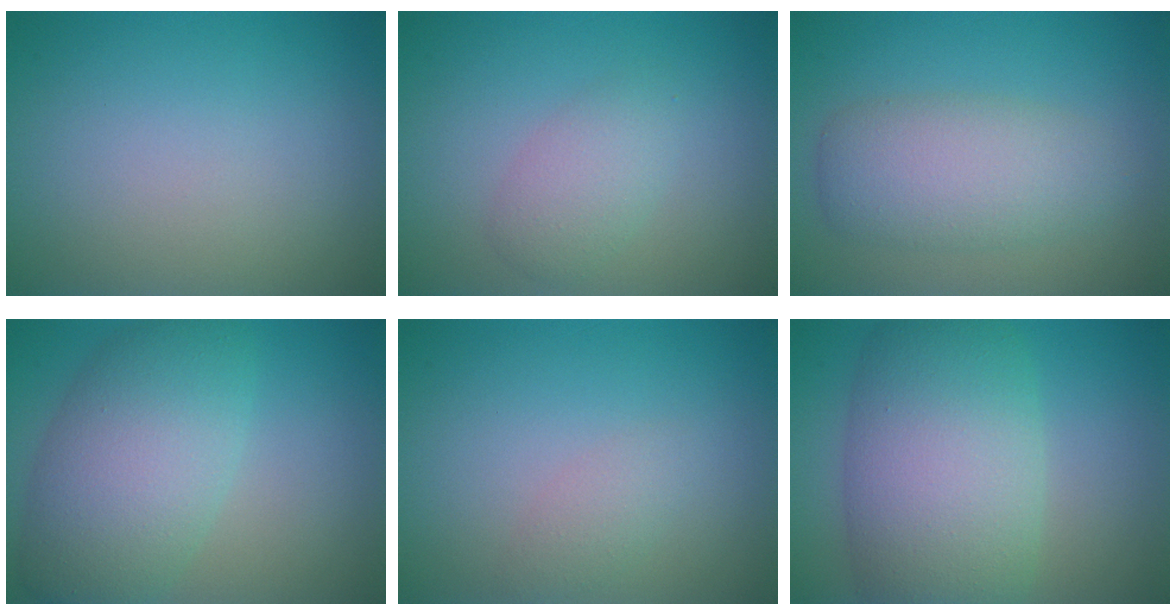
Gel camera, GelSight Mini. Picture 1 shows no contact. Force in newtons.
{"total": 2.4, "press": 2.4, "slide": 0.1}
{"total": 4.9, "press": 4.9, "slide": 0.3}
{"total": 7.5, "press": 7.5, "slide": 0.2}
{"total": 1.4, "press": 1.4, "slide": 0.1}
{"total": 10.1, "press": 10.0, "slide": 0.6}